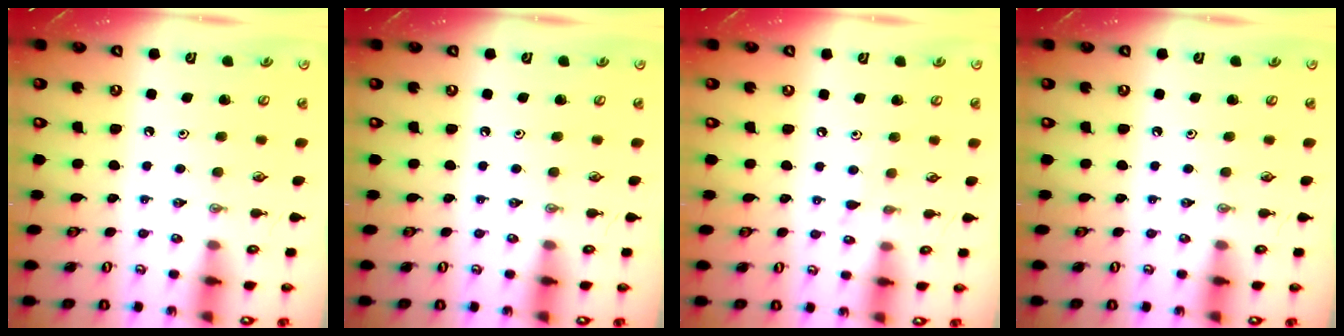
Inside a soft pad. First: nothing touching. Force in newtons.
{"total": 0.0}
{"total": 3.8, "press": 3.8, "slide": 0.5}
{"total": 0.0}